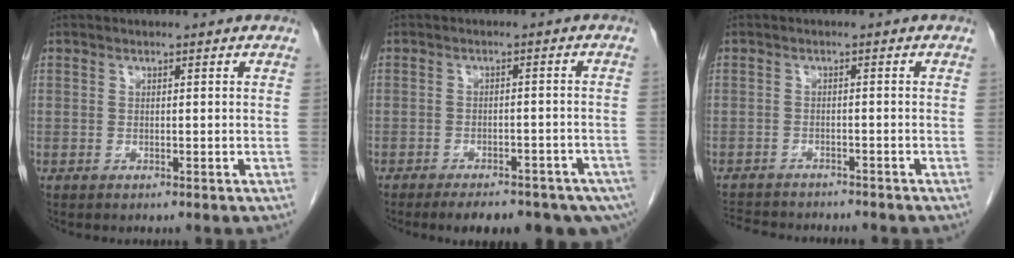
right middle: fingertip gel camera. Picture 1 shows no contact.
{"total": 15.3, "force": [-11.0, 5.7, 8.9], "torque": [-0.103, 0.000, -0.132]}
{"total": 10.5, "force": [-9.5, 2.7, 3.6], "torque": [-0.072, -0.003, -0.128]}